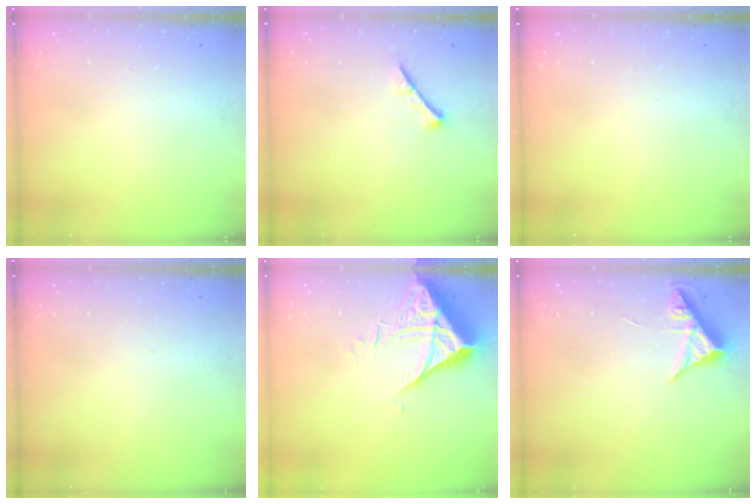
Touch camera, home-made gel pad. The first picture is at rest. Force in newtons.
{"total": 0.0}
{"total": 0.0}
{"total": 0.0}
{"total": 6.6, "press": 6.6, "slide": 0.8}
{"total": 5.3, "press": 5.2, "slide": 0.6}